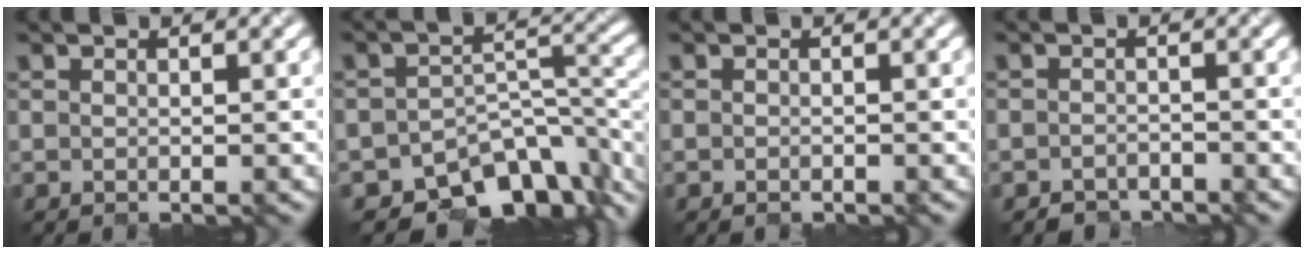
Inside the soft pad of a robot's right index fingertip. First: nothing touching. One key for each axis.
{"total": 8.8, "fx": -7.0, "fy": 3.8, "fz": 3.8, "tx": -0.045, "ty": -0.018, "tz": -0.110}
{"total": 1.1, "fx": -0.8, "fy": -0.4, "fz": -0.6, "tx": -0.002, "ty": -0.002, "tz": -0.009}
{"total": 2.4, "fx": -2.3, "fy": 0.1, "fz": -0.6, "tx": 0.006, "ty": -0.002, "tz": -0.036}